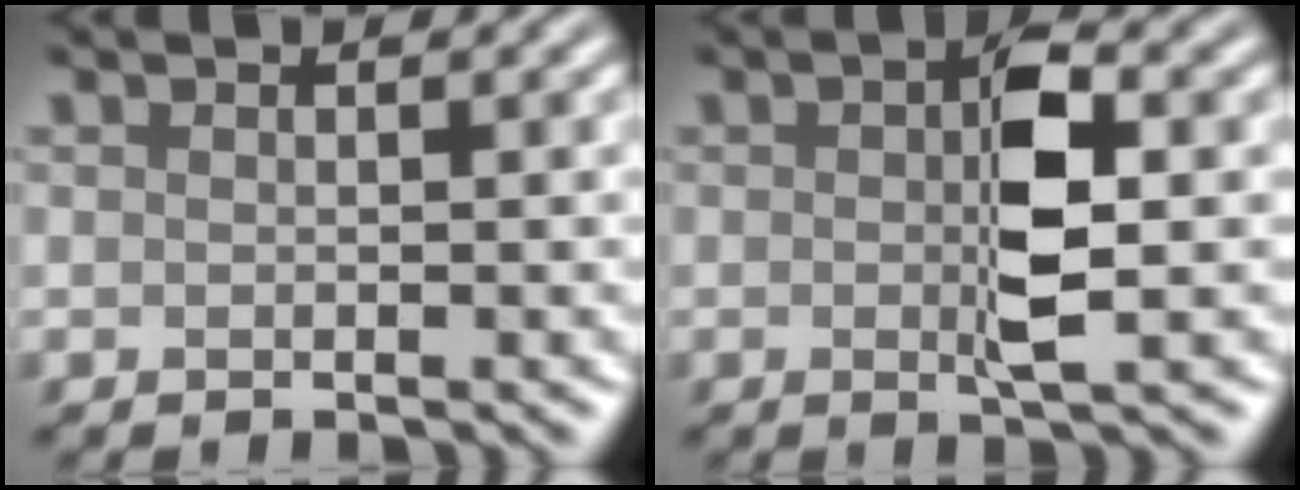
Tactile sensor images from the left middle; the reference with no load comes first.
{"total": 4.9, "force": [0.1, 1.5, 4.6], "torque": [-0.079, 0.004, -0.001]}